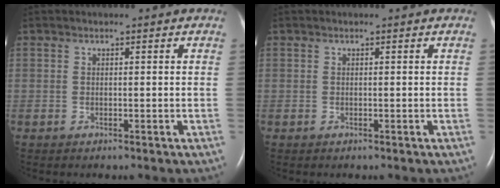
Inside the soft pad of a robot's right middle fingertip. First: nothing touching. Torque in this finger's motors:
{"motor_torque": [-0.05, 0.12, 0.00, 0.00]}